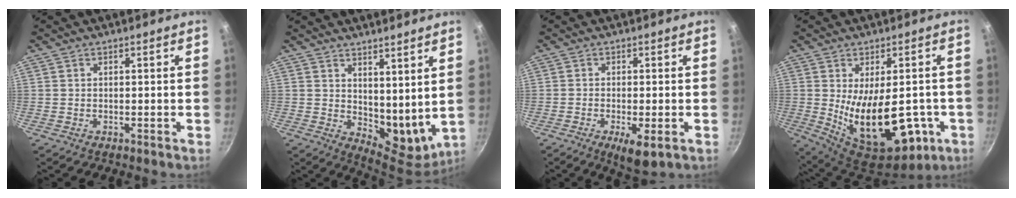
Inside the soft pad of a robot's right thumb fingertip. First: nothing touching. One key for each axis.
{"total": 10.5, "fx": 5.0, "fy": 5.5, "fz": 7.4, "tx": -0.078, "ty": -0.048, "tz": 0.088}
{"total": 5.8, "fx": -2.2, "fy": 1.7, "fz": 5.0, "tx": -0.088, "ty": -0.002, "tz": -0.031}
{"total": 20.4, "fx": -3.7, "fy": 10.7, "fz": 16.9, "tx": -0.225, "ty": -0.027, "tz": -0.025}